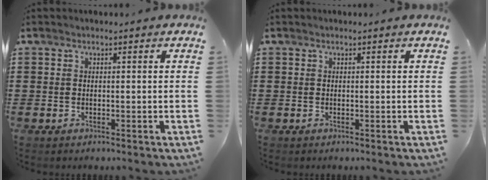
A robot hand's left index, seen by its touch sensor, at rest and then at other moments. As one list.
[{"total": 0.0}]